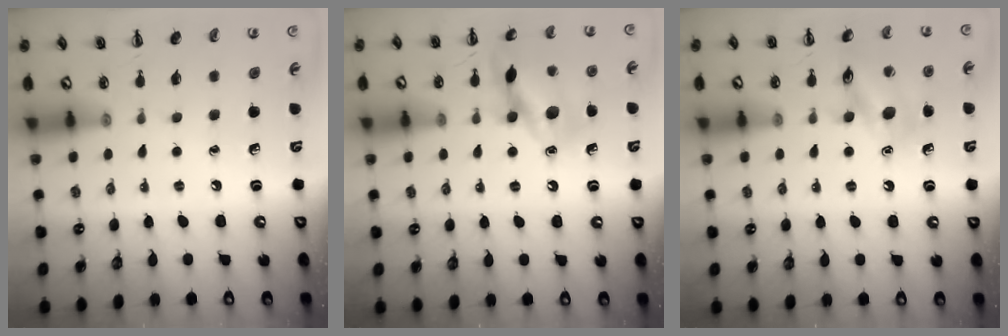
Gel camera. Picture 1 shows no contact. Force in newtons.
{"total": 14.4, "press": 14.3, "slide": 1.4}
{"total": 13.7, "press": 13.7, "slide": 1.0}